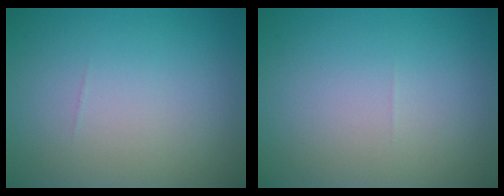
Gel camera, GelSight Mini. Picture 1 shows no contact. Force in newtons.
{"total": 0.0}